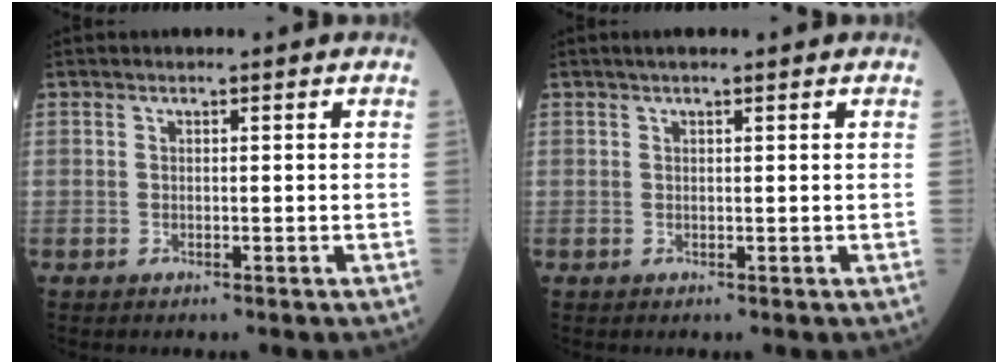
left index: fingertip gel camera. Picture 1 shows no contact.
{"total": 2.1, "force": [1.6, 0.2, 1.3], "torque": [-0.020, 0.016, 0.024]}